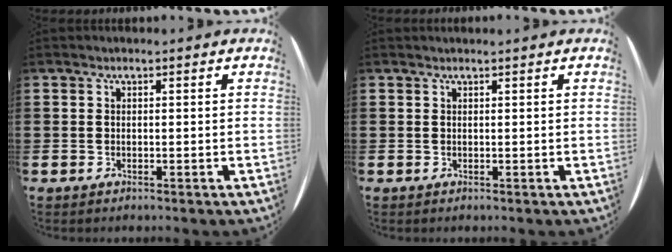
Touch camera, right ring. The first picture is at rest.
{"total": 0.0}